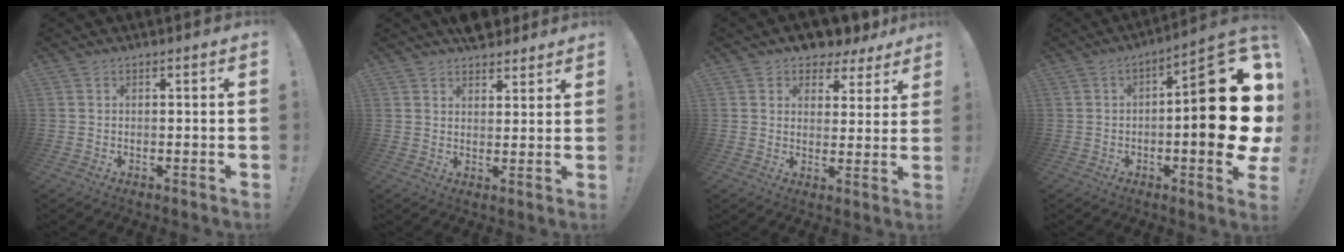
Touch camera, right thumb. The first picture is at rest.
{"total": 5.1, "force": [4.4, 2.4, 0.7], "torque": [0.000, -0.028, 0.080]}
{"total": 5.9, "force": [4.6, 3.6, 0.9], "torque": [-0.011, -0.037, 0.086]}
{"total": 22.6, "force": [-0.9, 6.1, 21.7], "torque": [-0.293, 0.006, -0.013]}